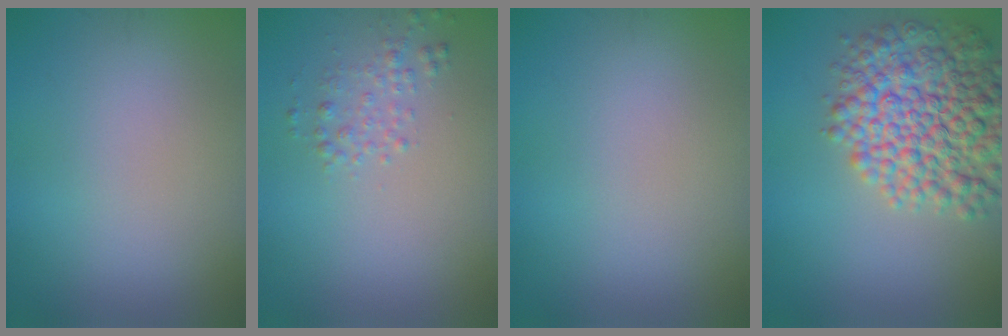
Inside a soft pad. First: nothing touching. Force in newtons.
{"total": 1.6, "press": 1.6, "slide": 0.1}
{"total": 0.0}
{"total": 9.6, "press": 9.6, "slide": 0.3}